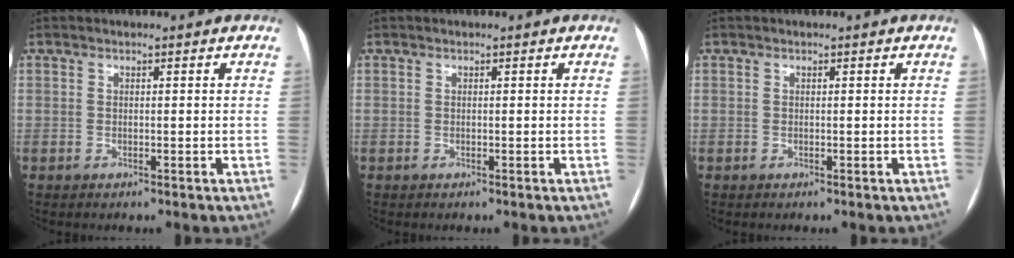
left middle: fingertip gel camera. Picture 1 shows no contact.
{"total": 0.0}
{"total": 0.0}